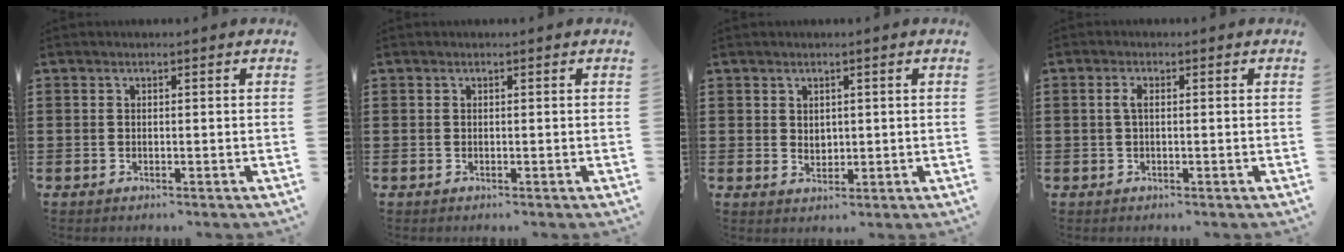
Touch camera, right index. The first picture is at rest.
{"total": 0.0}
{"total": 1.6, "force": [1.0, 1.2, 0.3], "torque": [-0.009, 0.007, 0.019]}
{"total": 1.8, "force": [0.0, 0.6, 1.7], "torque": [-0.039, 0.000, -0.004]}